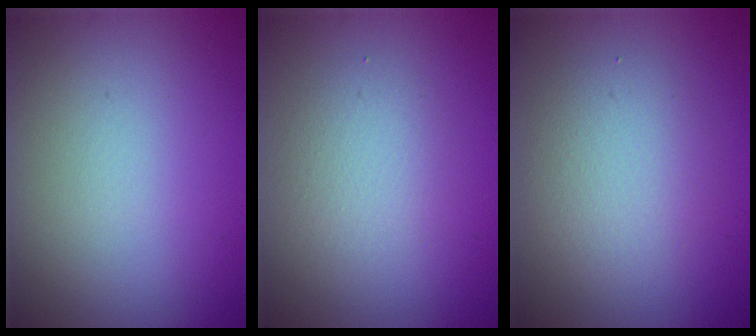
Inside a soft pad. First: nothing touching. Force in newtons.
{"total": 2.1, "press": 2.1, "slide": 0.0}
{"total": 3.2, "press": 3.2, "slide": 0.3}